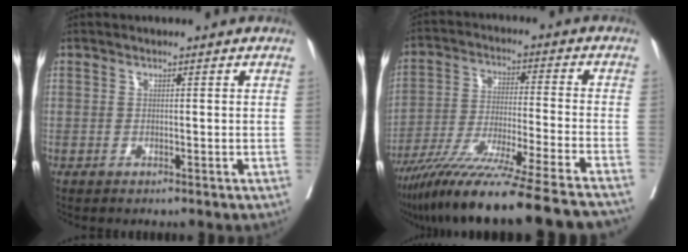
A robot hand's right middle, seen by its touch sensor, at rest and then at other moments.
{"total": 24.7, "force": [-21.3, -2.2, 12.4], "torque": [-0.152, -0.075, -0.323]}